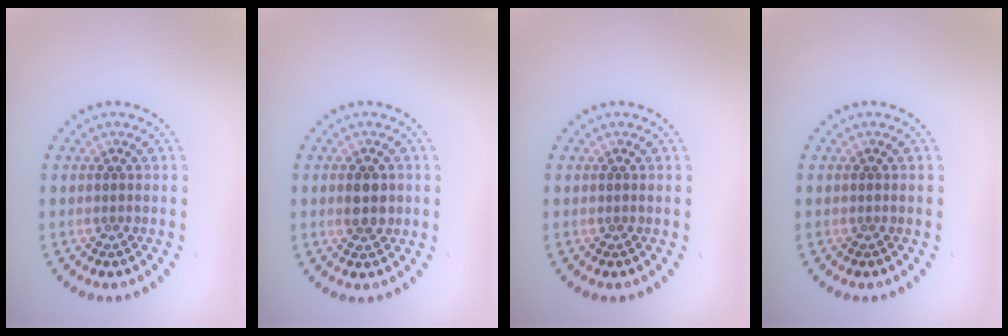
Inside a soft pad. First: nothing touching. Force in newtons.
{"total": 2.1, "press": 2.1, "slide": 0.2}
{"total": 0.0}
{"total": 0.0}